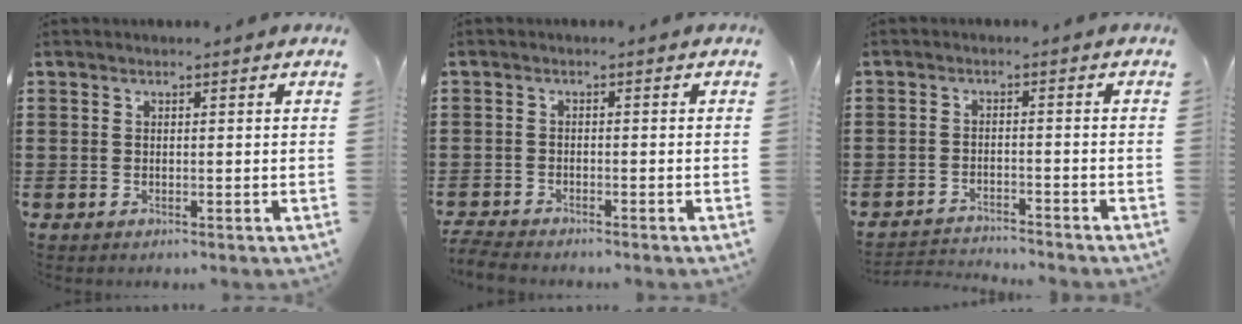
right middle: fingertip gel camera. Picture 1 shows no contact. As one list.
[{"total": 2.3, "force": [-2.3, 0.1, 0.3], "torque": [-0.015, -0.001, -0.050]}, {"total": 2.5, "force": [-2.5, 0.1, 0.1], "torque": [-0.008, 0.000, -0.055]}]